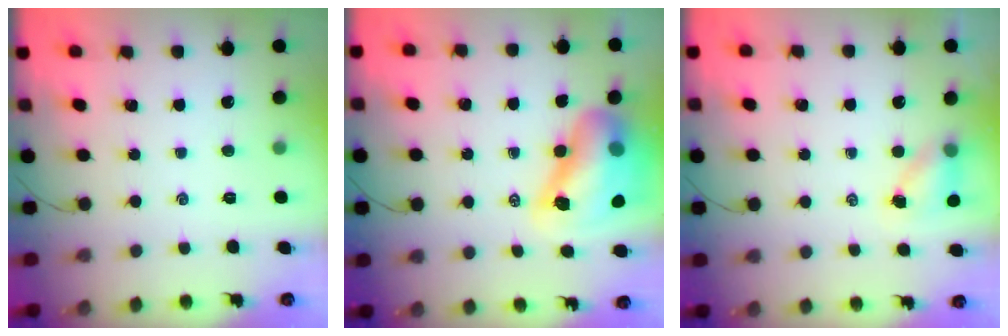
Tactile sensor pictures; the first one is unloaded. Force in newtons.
{"total": 16.1, "press": 15.4, "slide": 4.7}
{"total": 4.9, "press": 4.8, "slide": 0.8}